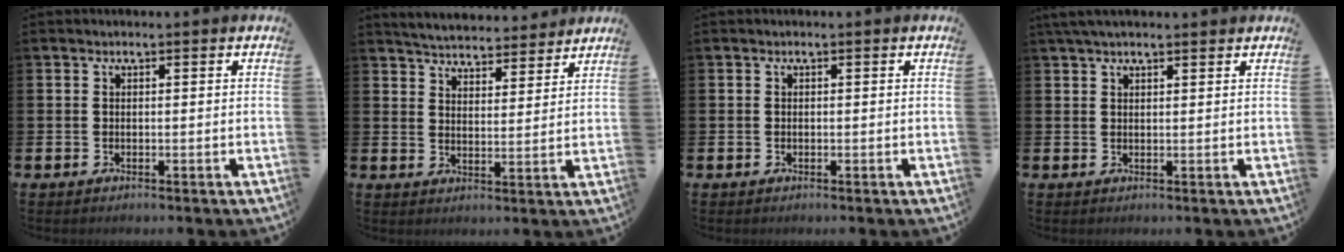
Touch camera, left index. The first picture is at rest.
{"total": 5.1, "force": [5.0, 0.9, 0.1], "torque": [-0.017, -0.036, 0.087]}
{"total": 0.0}
{"total": 2.4, "force": [2.0, 0.6, 1.2], "torque": [-0.026, 0.002, 0.036]}